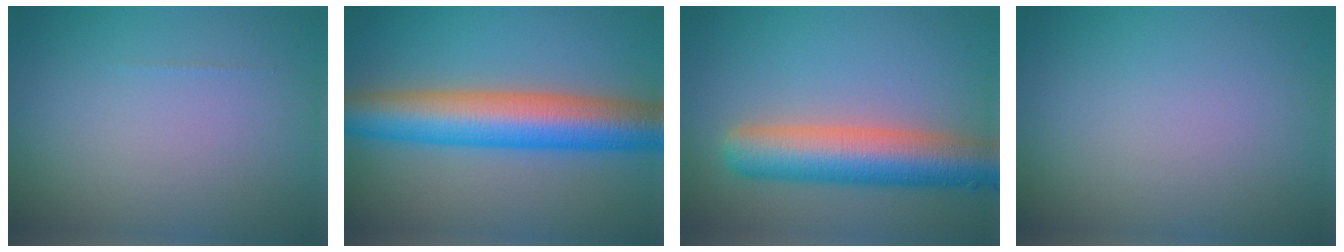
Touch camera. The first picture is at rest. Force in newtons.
{"total": 9.6, "press": 9.6, "slide": 0.3}
{"total": 7.8, "press": 7.8, "slide": 0.3}
{"total": 0.0}